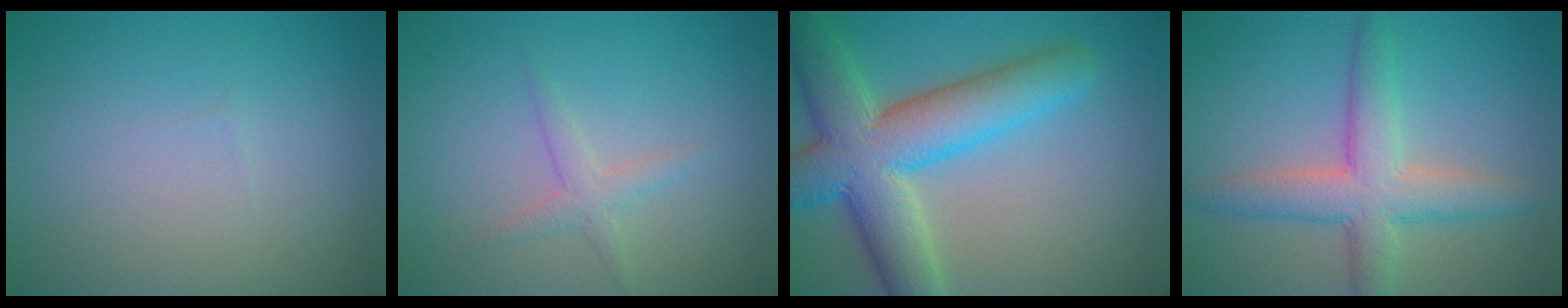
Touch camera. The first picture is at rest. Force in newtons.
{"total": 1.6, "press": 1.6, "slide": 0.1}
{"total": 10.1, "press": 10.0, "slide": 0.7}
{"total": 5.3, "press": 5.3, "slide": 0.4}